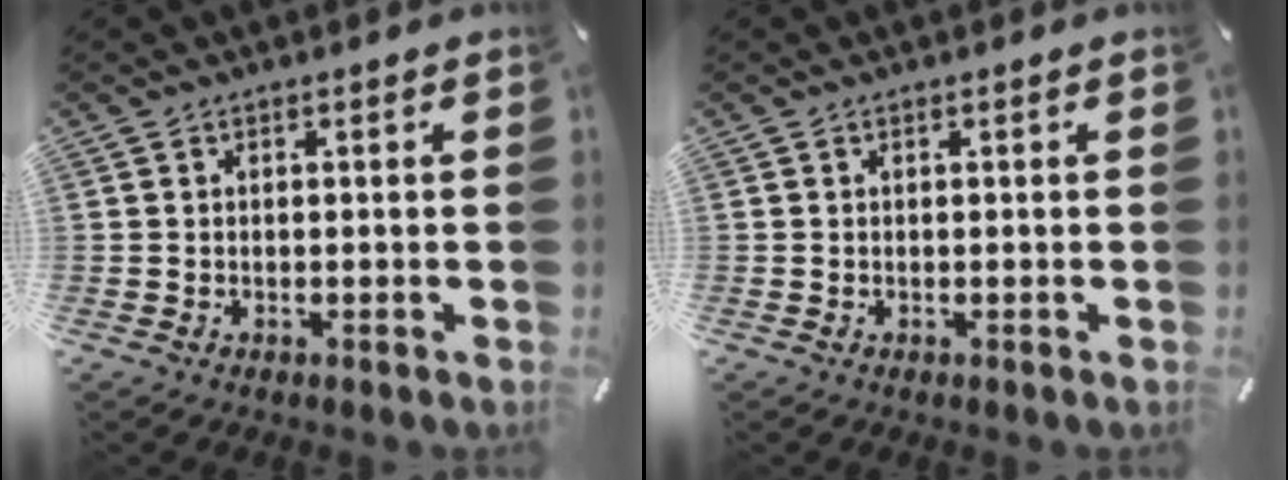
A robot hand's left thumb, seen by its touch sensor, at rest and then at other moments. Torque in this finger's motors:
{"motor_torque": [0.00, 0.00, 0.00, 0.00, 0.00]}